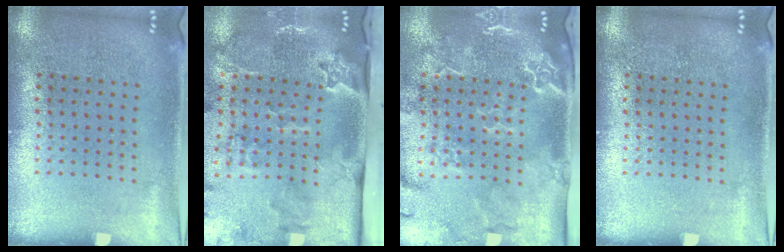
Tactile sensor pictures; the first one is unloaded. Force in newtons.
{"total": 3.7, "press": 2.5, "slide": 2.7}
{"total": 2.9, "press": 2.4, "slide": 1.6}
{"total": 0.0}